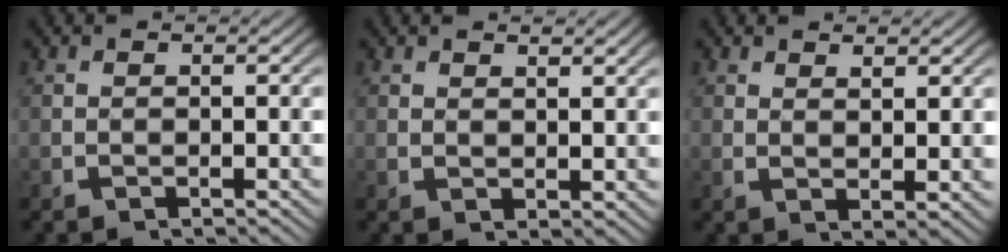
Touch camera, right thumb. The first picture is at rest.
{"total": 1.5, "force": [1.4, 0.0, 0.5], "torque": [-0.006, -0.004, 0.033]}
{"total": 2.0, "force": [1.5, 0.1, 1.3], "torque": [-0.024, -0.007, 0.034]}